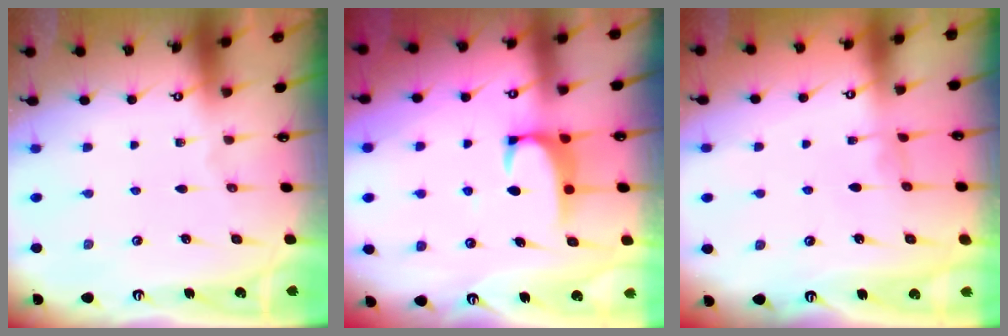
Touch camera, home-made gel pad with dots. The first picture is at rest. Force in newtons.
{"total": 1.9, "press": 1.9, "slide": 0.3}
{"total": 1.4, "press": 1.4, "slide": 0.5}